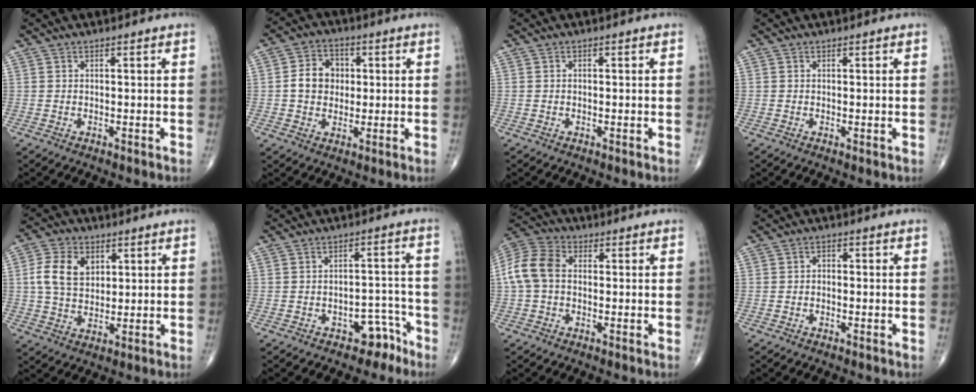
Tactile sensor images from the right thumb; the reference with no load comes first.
{"total": 7.4, "force": [0.4, 6.2, 4.1], "torque": [-0.045, 0.010, 0.002]}
{"total": 0.0}
{"total": 0.0}
{"total": 9.1, "force": [2.4, 6.4, 5.9], "torque": [-0.102, -0.003, 0.045]}
{"total": 5.2, "force": [-3.7, 3.2, 1.9], "torque": [-0.002, 0.052, -0.048]}
{"total": 9.1, "force": [0.0, 6.5, 6.4], "torque": [-0.134, 0.027, -0.009]}
{"total": 1.4, "force": [-0.2, 1.0, 0.9], "torque": [-0.005, 0.007, -0.008]}